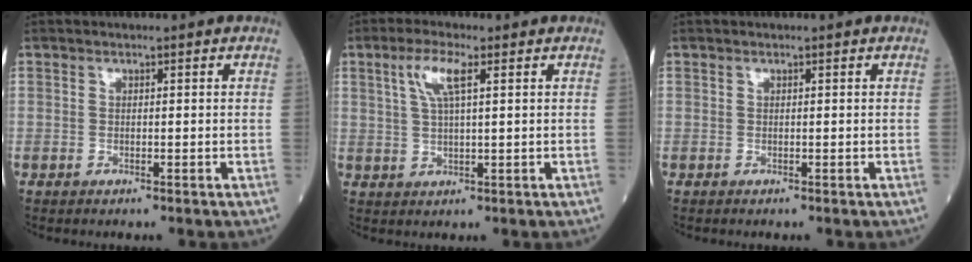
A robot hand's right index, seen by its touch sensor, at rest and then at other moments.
{"total": 5.0, "force": [2.0, 0.7, 4.5], "torque": [-0.098, 0.009, 0.042]}
{"total": 0.0}